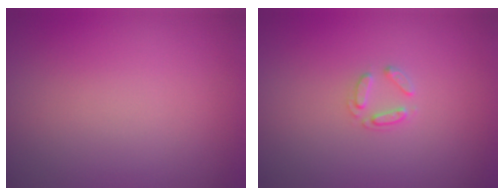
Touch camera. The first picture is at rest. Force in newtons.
{"total": 1.5, "press": 1.4, "slide": 0.2}